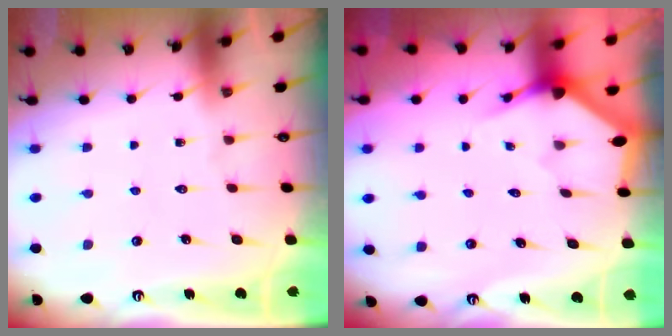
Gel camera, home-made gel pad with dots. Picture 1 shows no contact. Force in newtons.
{"total": 2.9, "press": 2.9, "slide": 0.2}